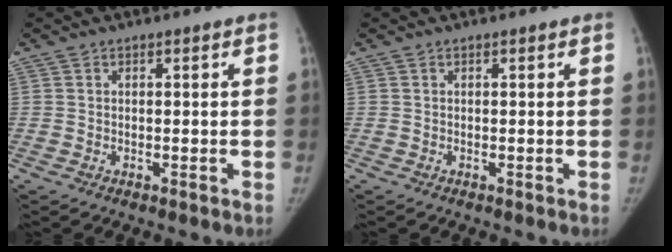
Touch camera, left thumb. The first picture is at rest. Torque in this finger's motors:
{"motor_torque": [0.00, 0.00, 0.16, -0.16, 0.00]}